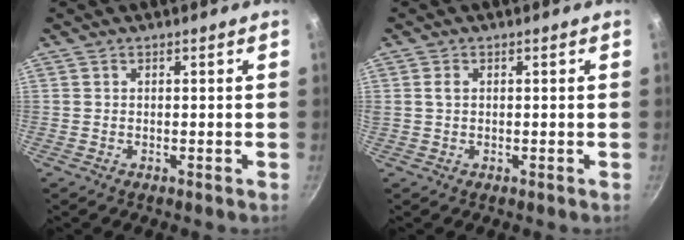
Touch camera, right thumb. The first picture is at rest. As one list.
[{"total": 1.5, "force": [0.4, 0.9, 1.1], "torque": [-0.021, 0.003, 0.007]}]